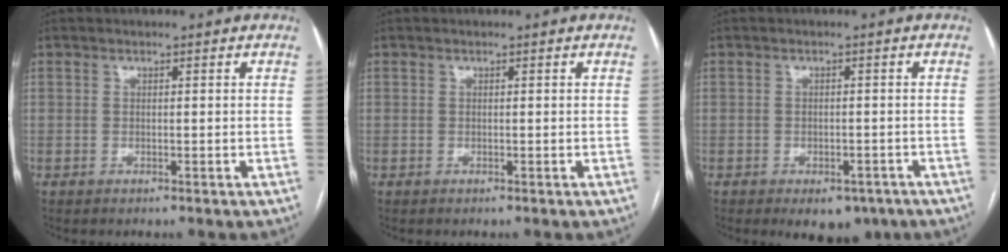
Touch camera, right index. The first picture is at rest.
{"total": 0.0}
{"total": 5.9, "force": [-3.9, 3.5, 2.7], "torque": [-0.016, 0.003, -0.046]}